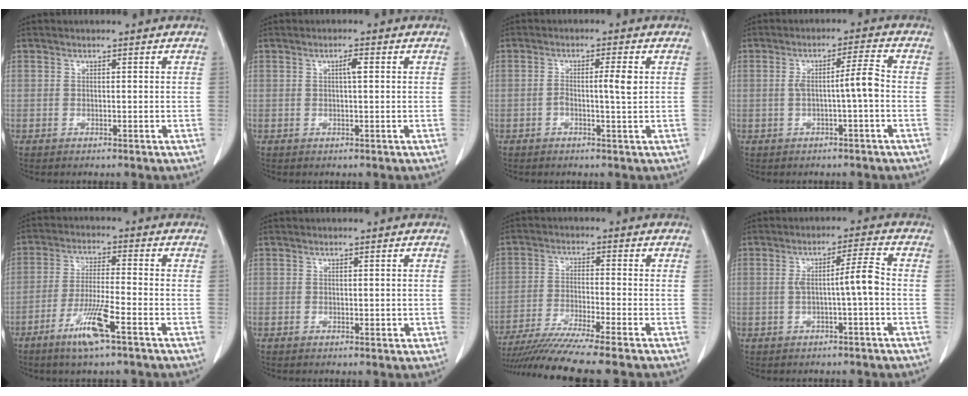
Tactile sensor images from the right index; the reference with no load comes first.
{"total": 1.5, "force": [0.3, 0.1, 1.5], "torque": [-0.027, 0.003, 0.004]}
{"total": 3.3, "force": [0.0, 0.0, 3.3], "torque": [-0.059, 0.002, 0.000]}
{"total": 4.6, "force": [-0.7, -0.2, 4.6], "torque": [-0.078, 0.013, -0.008]}
{"total": 8.0, "force": [-4.4, 0.2, 6.7], "torque": [-0.133, -0.013, -0.084]}
{"total": 1.3, "force": [-0.1, 0.8, 1.0], "torque": [-0.011, -0.002, 0.002]}
{"total": 10.6, "force": [-8.9, -2.0, 5.5], "torque": [-0.083, -0.032, -0.149]}
{"total": 5.0, "force": [-0.6, -0.2, 4.9], "torque": [-0.083, 0.013, -0.007]}